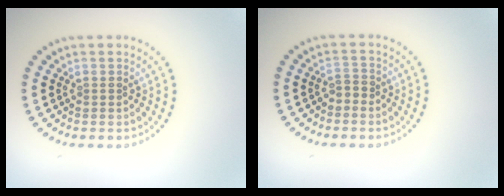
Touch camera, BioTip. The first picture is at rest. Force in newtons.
{"total": 1.0, "press": 0.8, "slide": 0.5}